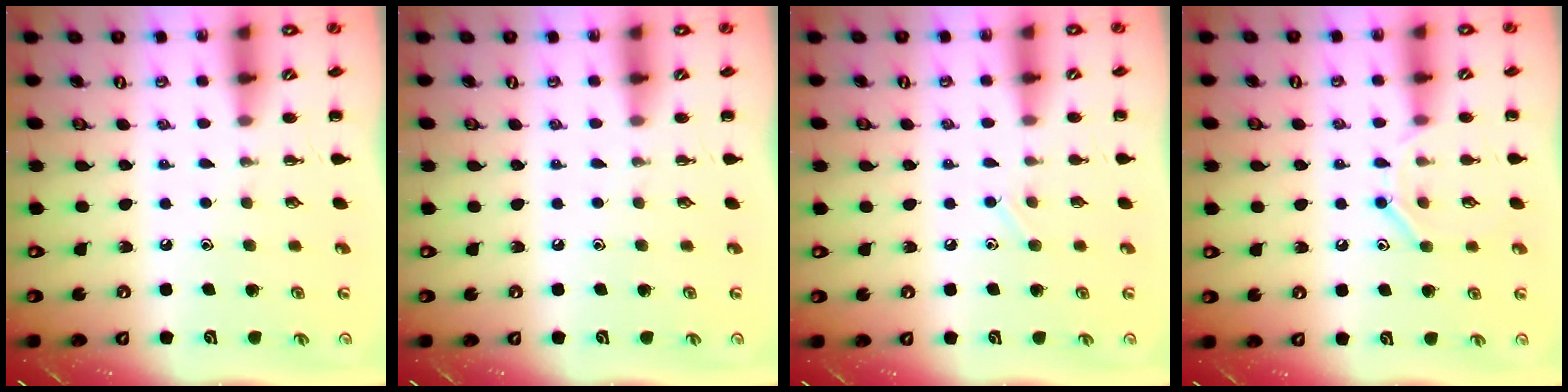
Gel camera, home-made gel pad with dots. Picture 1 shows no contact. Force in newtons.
{"total": 0.0}
{"total": 5.5, "press": 5.2, "slide": 1.7}
{"total": 9.6, "press": 9.6, "slide": 0.5}